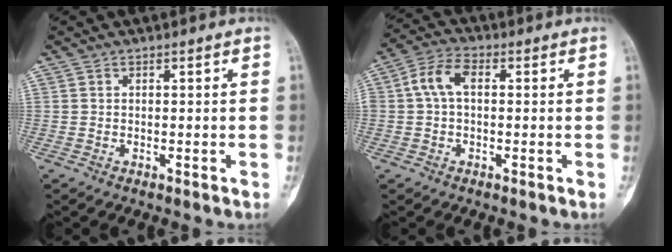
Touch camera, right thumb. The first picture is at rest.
{"total": 6.5, "force": [0.7, 4.0, 5.1], "torque": [-0.099, 0.022, 0.007]}